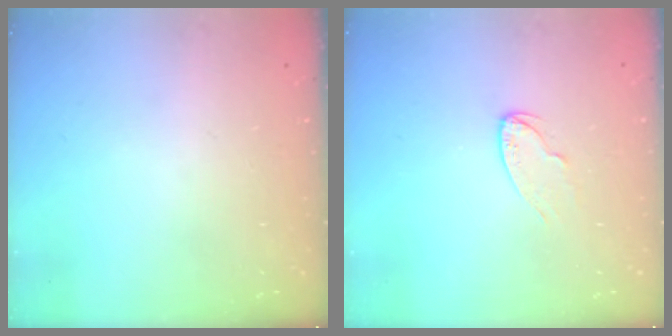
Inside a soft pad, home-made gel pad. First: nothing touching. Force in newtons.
{"total": 5.4, "press": 5.3, "slide": 0.6}